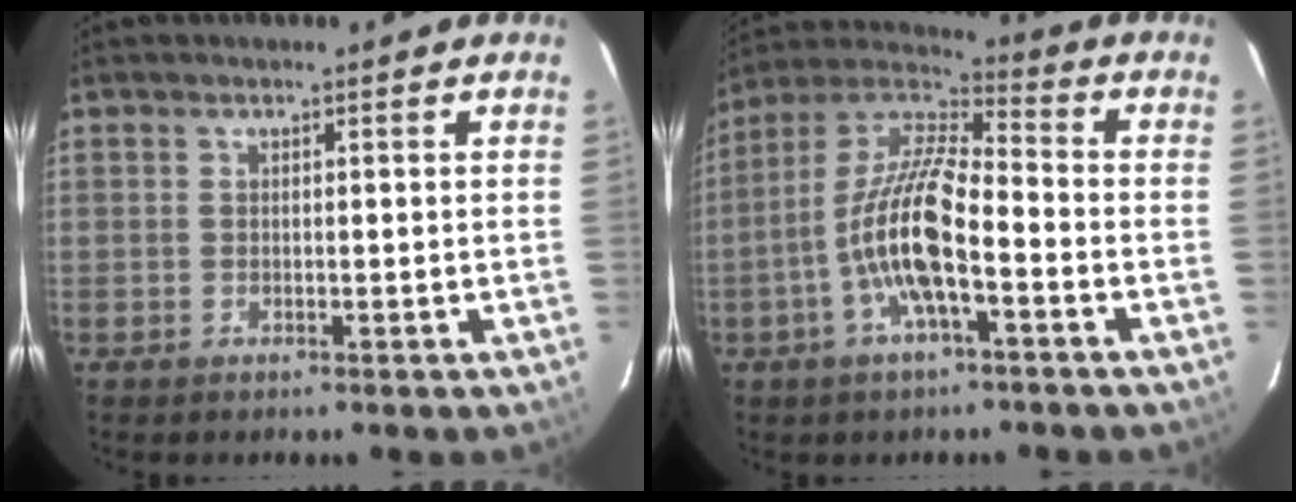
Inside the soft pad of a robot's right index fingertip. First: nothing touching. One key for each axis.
{"total": 13.8, "fx": -4.8, "fy": 3.6, "fz": 12.5, "tx": -0.247, "ty": 0.003, "tz": -0.097}